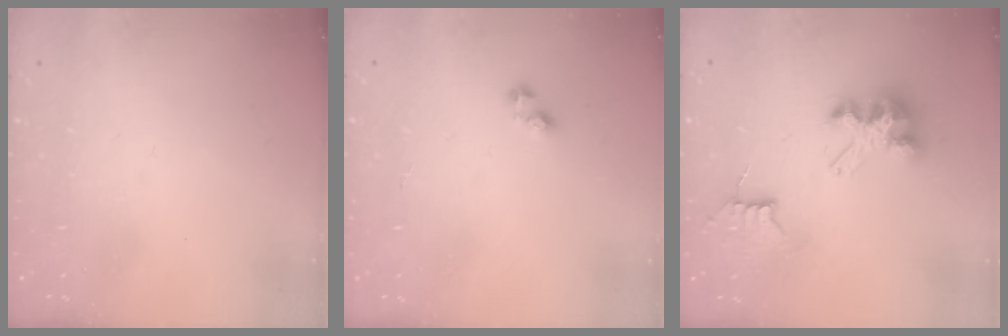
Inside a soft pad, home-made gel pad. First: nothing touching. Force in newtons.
{"total": 2.2, "press": 2.2, "slide": 0.3}
{"total": 7.5, "press": 7.5, "slide": 0.6}